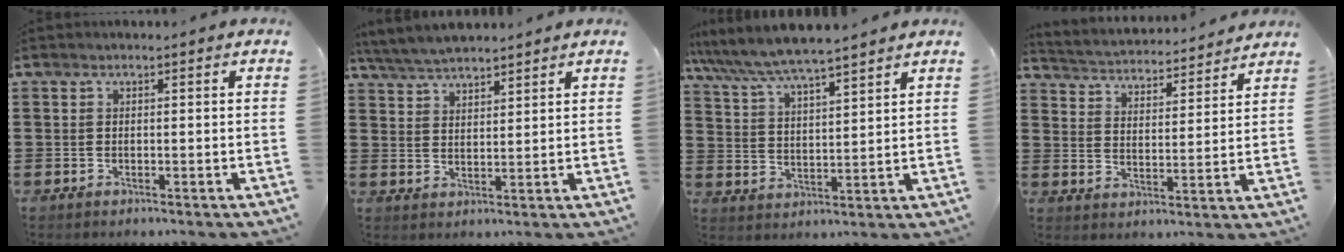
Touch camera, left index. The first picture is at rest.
{"total": 4.7, "force": [4.6, 0.8, 1.0], "torque": [-0.037, -0.009, 0.085]}
{"total": 5.8, "force": [5.4, 0.1, 2.1], "torque": [-0.063, -0.028, 0.092]}
{"total": 3.3, "force": [3.3, 0.1, -0.2], "torque": [-0.019, -0.031, 0.050]}